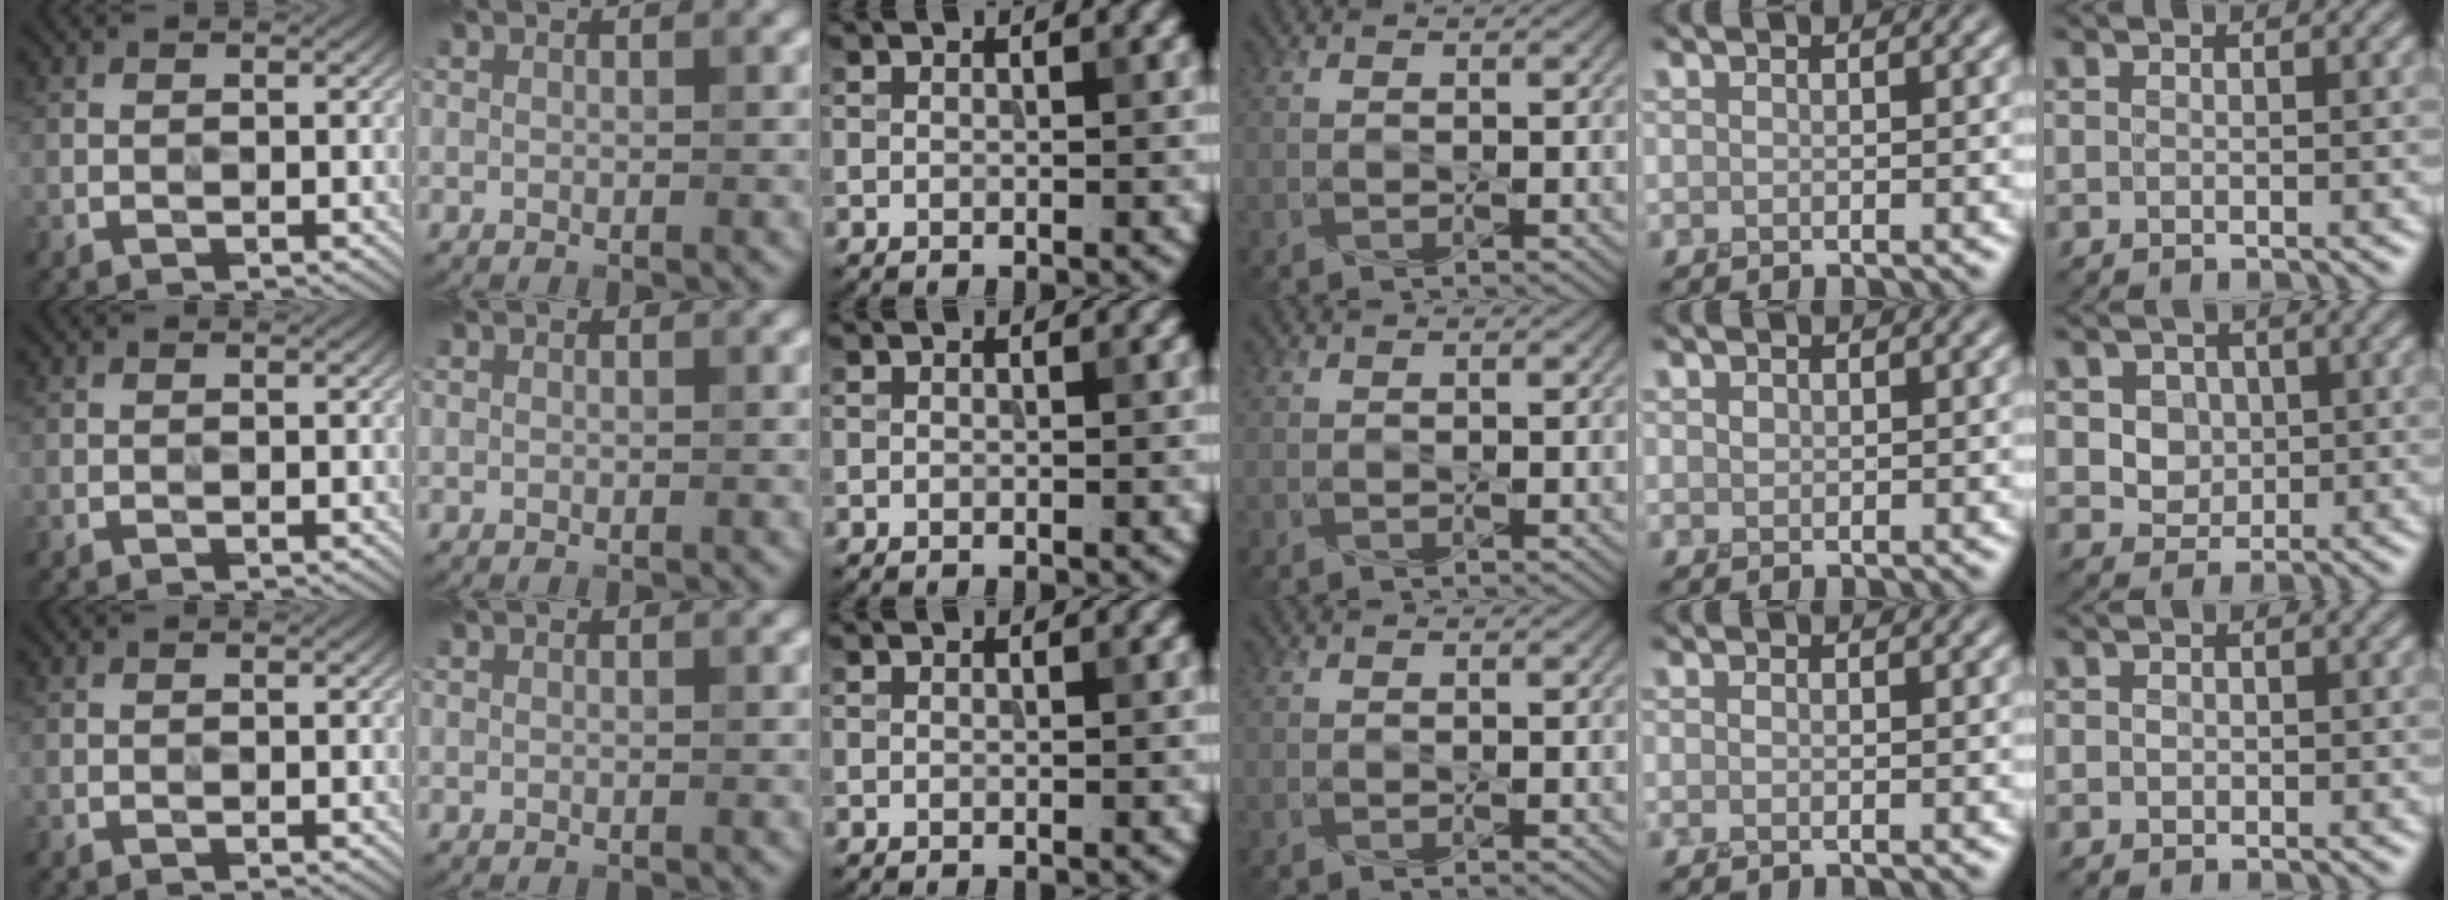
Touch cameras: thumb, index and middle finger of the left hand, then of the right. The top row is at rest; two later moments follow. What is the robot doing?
{"motion": "press", "object": "button"}